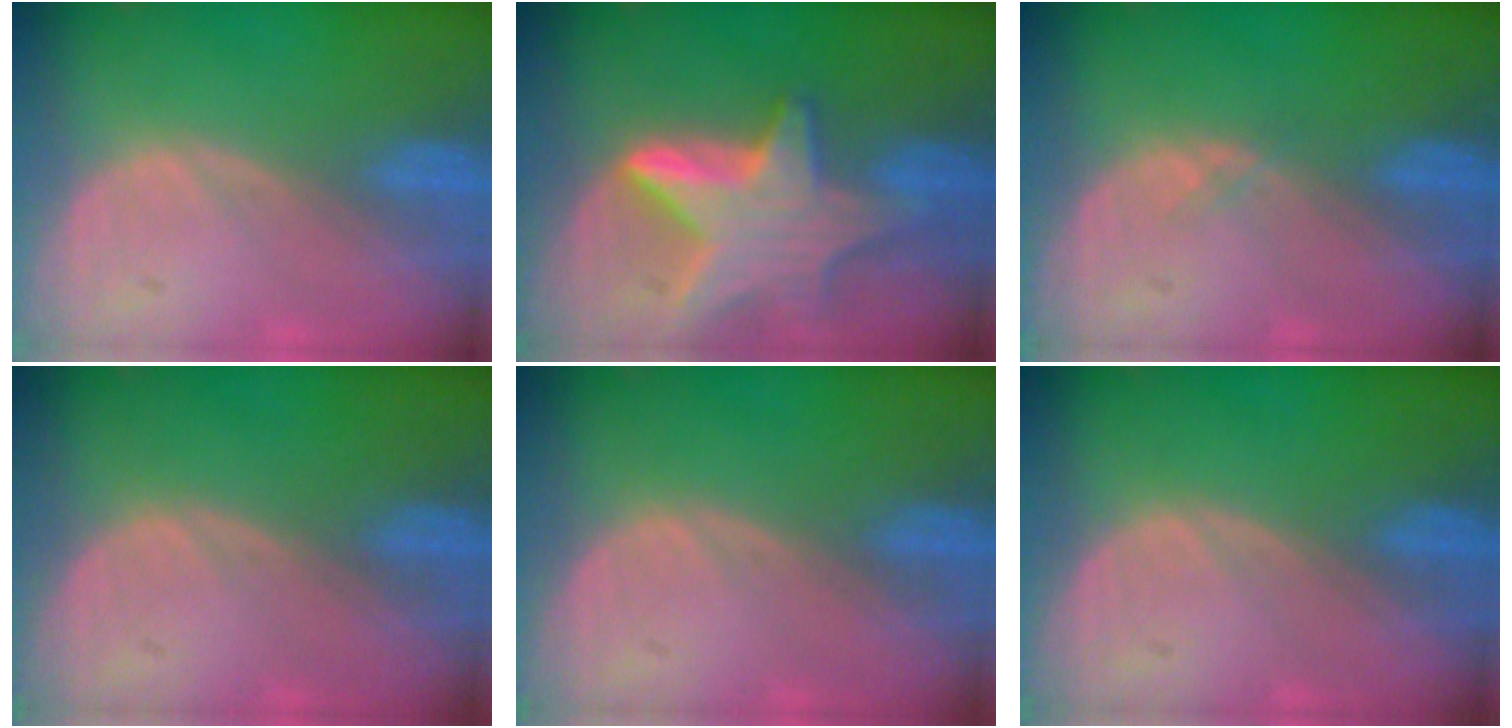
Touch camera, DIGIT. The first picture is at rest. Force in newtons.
{"total": 9.5, "press": 9.5, "slide": 0.6}
{"total": 0.6, "press": 0.5, "slide": 0.2}
{"total": 0.0}
{"total": 0.0}
{"total": 0.0}